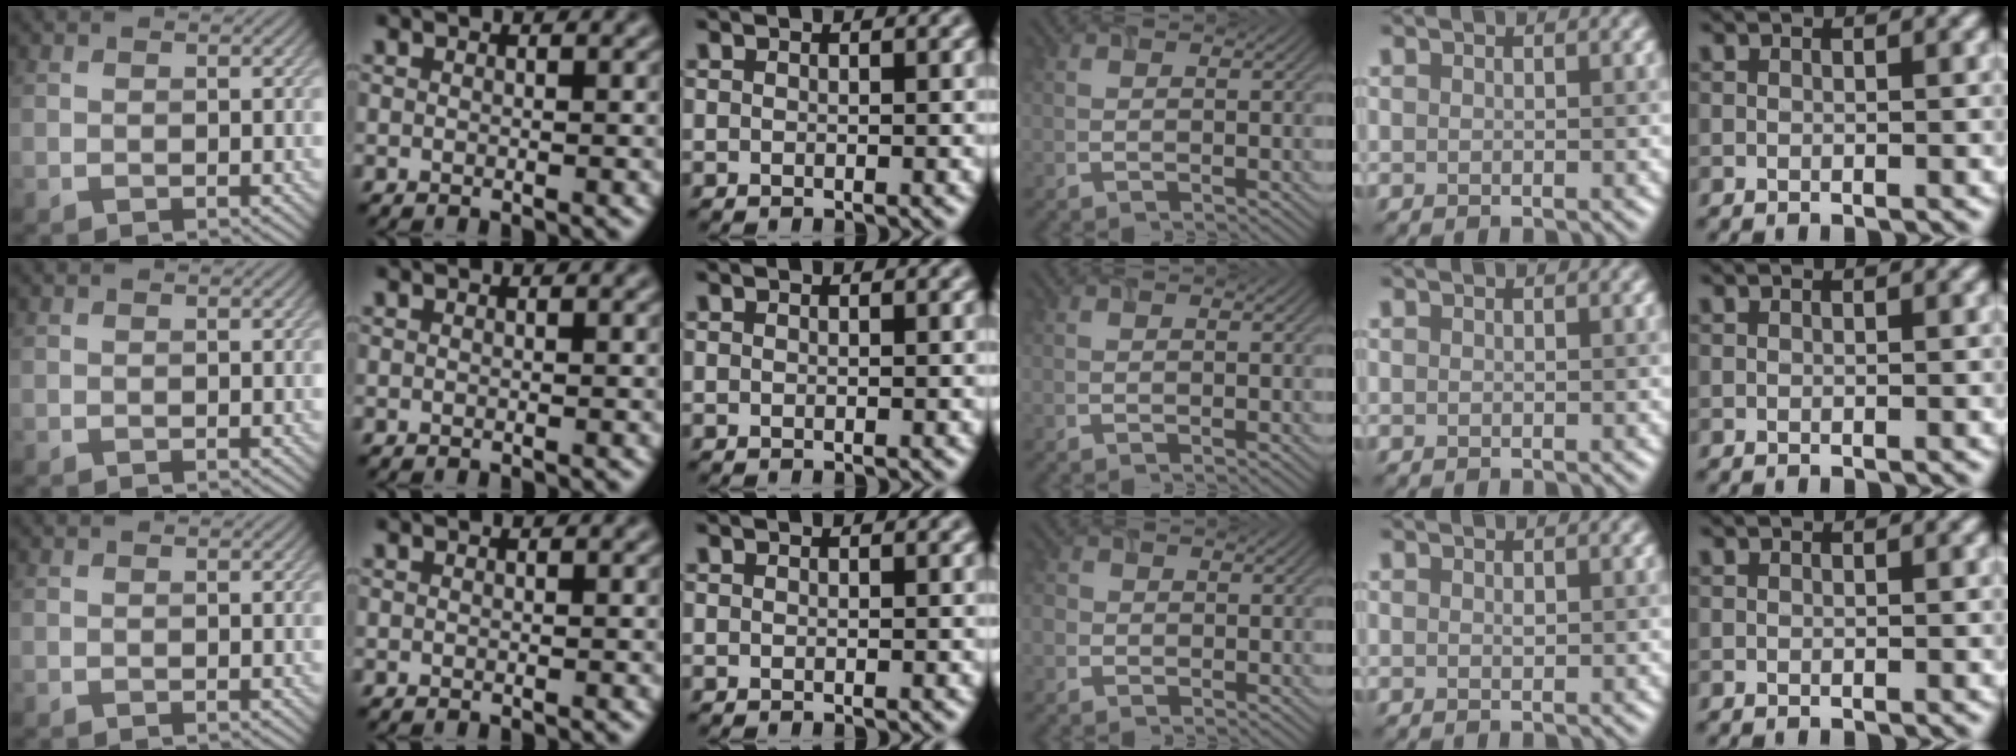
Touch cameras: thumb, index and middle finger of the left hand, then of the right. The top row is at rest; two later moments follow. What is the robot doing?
{"motion": "close", "object": "airpods case & airpods"}